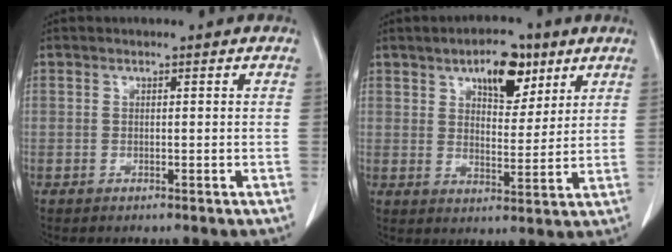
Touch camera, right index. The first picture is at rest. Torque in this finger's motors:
{"motor_torque": [0.22, 0.24, 0.11, 0.05]}